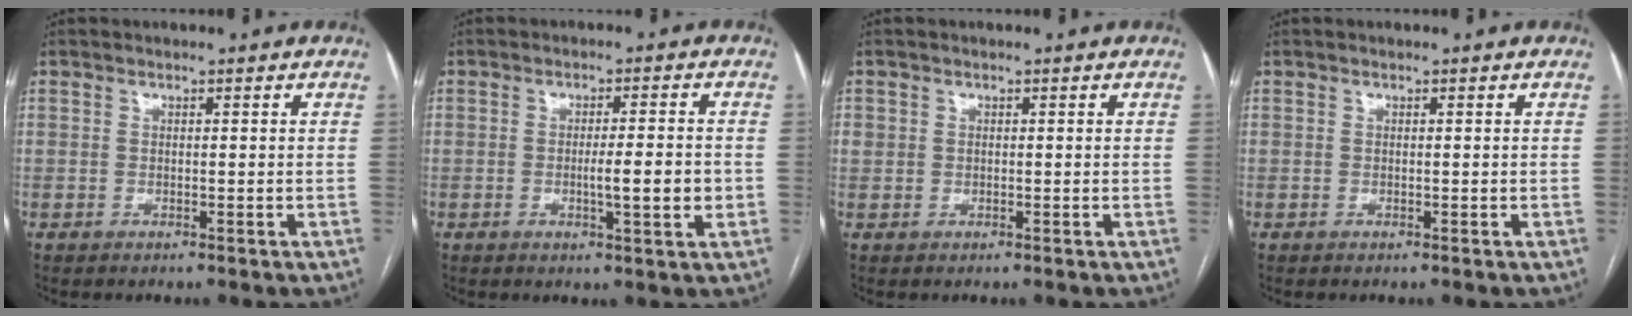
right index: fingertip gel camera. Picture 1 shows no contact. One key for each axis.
{"total": 5.6, "fx": -1.0, "fy": 0.4, "fz": 5.5, "tx": -0.087, "ty": -0.005, "tz": -0.013}
{"total": 1.1, "fx": 0.3, "fy": 1.1, "fz": 0.2, "tx": 0.004, "ty": 0.005, "tz": 0.003}
{"total": 0.0}